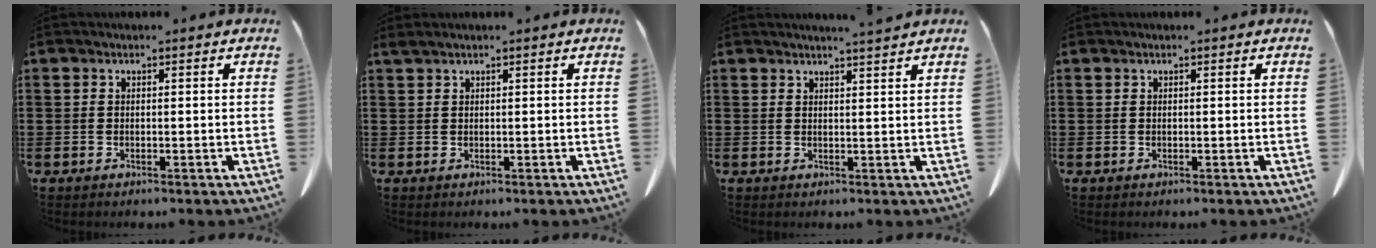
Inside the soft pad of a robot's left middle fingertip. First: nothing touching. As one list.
[{"total": 0.9, "force": [0.7, 0.1, 0.5], "torque": [-0.014, -0.002, 0.013]}, {"total": 2.0, "force": [1.9, -0.5, 0.4], "torque": [-0.011, -0.004, 0.037]}, {"total": 0.0}]